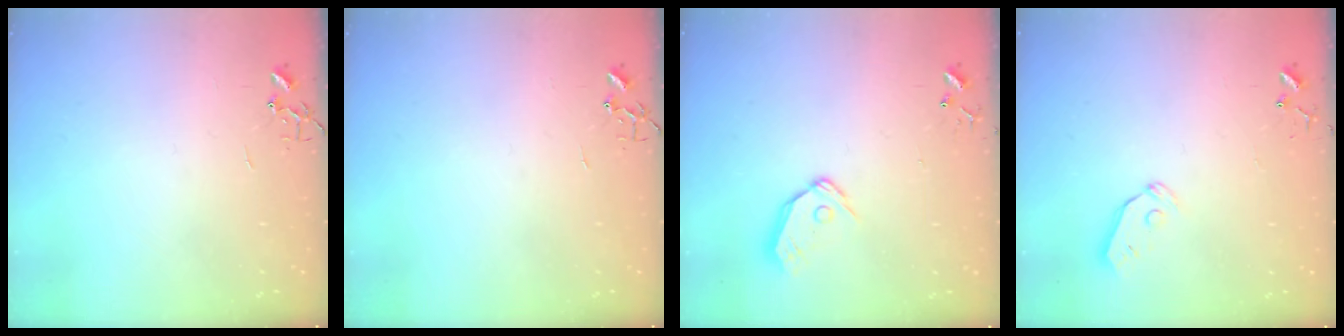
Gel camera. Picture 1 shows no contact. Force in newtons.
{"total": 0.0}
{"total": 9.3, "press": 9.2, "slide": 1.2}
{"total": 5.6, "press": 5.6, "slide": 0.7}